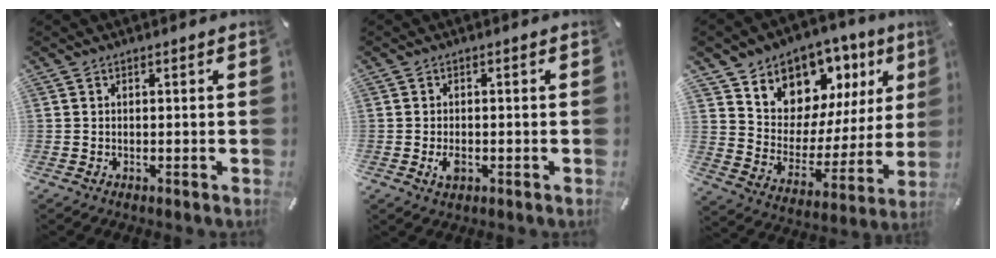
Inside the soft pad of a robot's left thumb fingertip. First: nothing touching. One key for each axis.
{"total": 2.7, "fx": -0.8, "fy": 1.6, "fz": 2.0, "tx": -0.042, "ty": -0.001, "tz": -0.014}
{"total": 9.6, "fx": 7.2, "fy": 6.3, "fz": -0.4, "tx": -0.008, "ty": -0.099, "tz": 0.130}